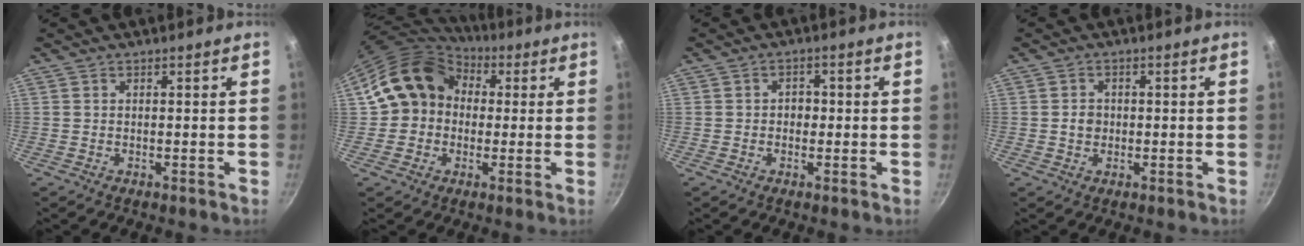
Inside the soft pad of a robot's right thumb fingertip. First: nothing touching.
{"total": 14.6, "force": [2.2, 12.4, 7.3], "torque": [-0.104, 0.037, 0.025]}
{"total": 2.3, "force": [-0.3, 1.9, 1.2], "torque": [-0.002, 0.005, -0.006]}
{"total": 2.4, "force": [-0.2, 2.1, 1.1], "torque": [-0.008, 0.007, -0.004]}